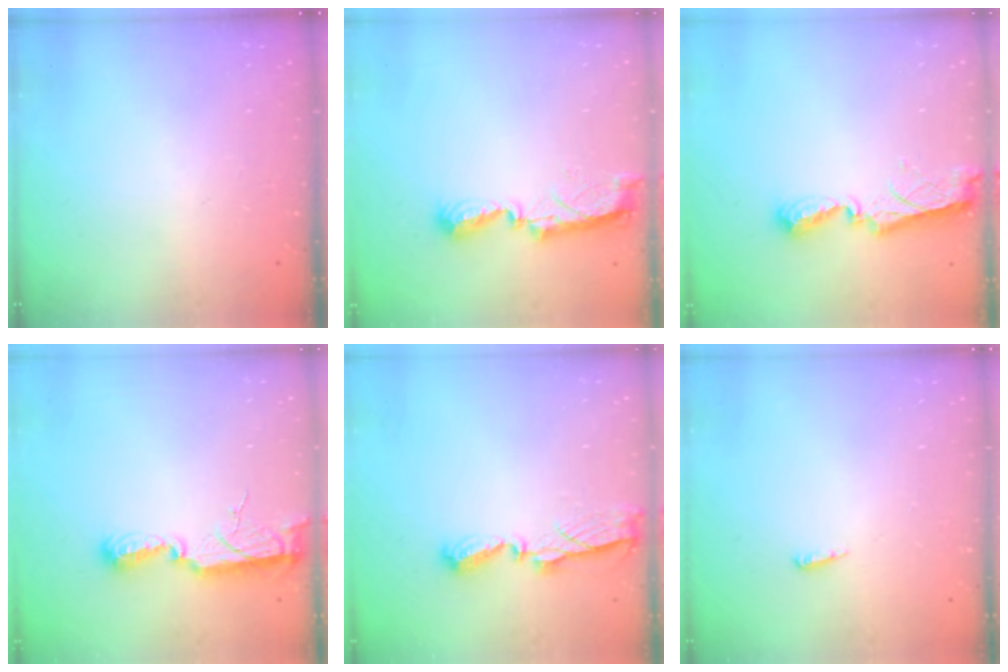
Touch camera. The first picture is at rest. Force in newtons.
{"total": 8.8, "press": 8.7, "slide": 0.4}
{"total": 8.5, "press": 8.5, "slide": 0.8}
{"total": 8.4, "press": 8.4, "slide": 0.5}
{"total": 6.9, "press": 6.9, "slide": 0.6}
{"total": 3.6, "press": 3.5, "slide": 0.6}